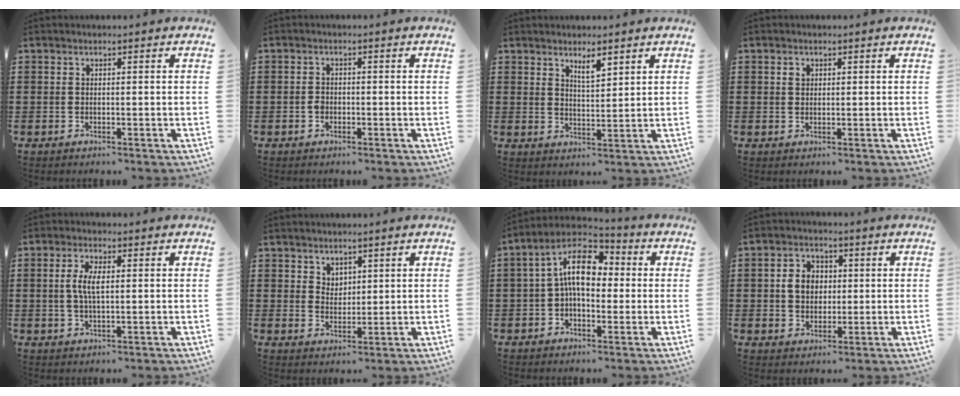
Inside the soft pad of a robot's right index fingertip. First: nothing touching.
{"total": 1.3, "force": [-0.5, 1.0, 0.7], "torque": [-0.015, 0.000, -0.010]}
{"total": 3.2, "force": [2.4, 0.7, 1.9], "torque": [-0.034, -0.002, 0.042]}
{"total": 1.0, "force": [0.4, 0.8, 0.4], "torque": [-0.010, 0.004, 0.009]}
{"total": 4.3, "force": [0.4, 1.6, 4.0], "torque": [-0.086, 0.002, 0.002]}
{"total": 2.8, "force": [2.0, 2.0, 0.2], "torque": [-0.011, 0.006, 0.040]}
{"total": 10.9, "force": [1.2, 5.9, 9.1], "torque": [-0.179, 0.008, 0.015]}
{"total": 4.8, "force": [0.2, 4.0, 2.7], "torque": [-0.064, 0.013, -0.001]}